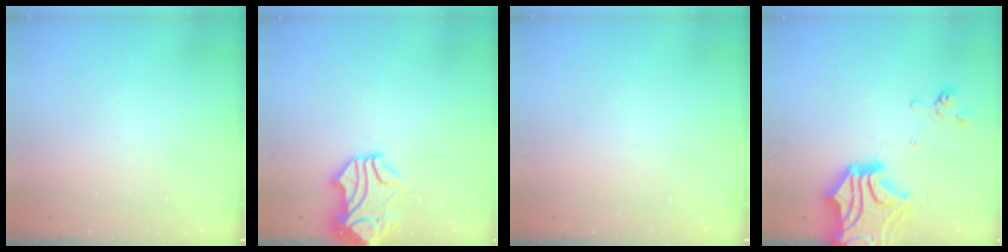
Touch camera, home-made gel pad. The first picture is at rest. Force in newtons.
{"total": 2.1, "press": 1.4, "slide": 1.5}
{"total": 0.0}
{"total": 14.1, "press": 13.6, "slide": 3.7}